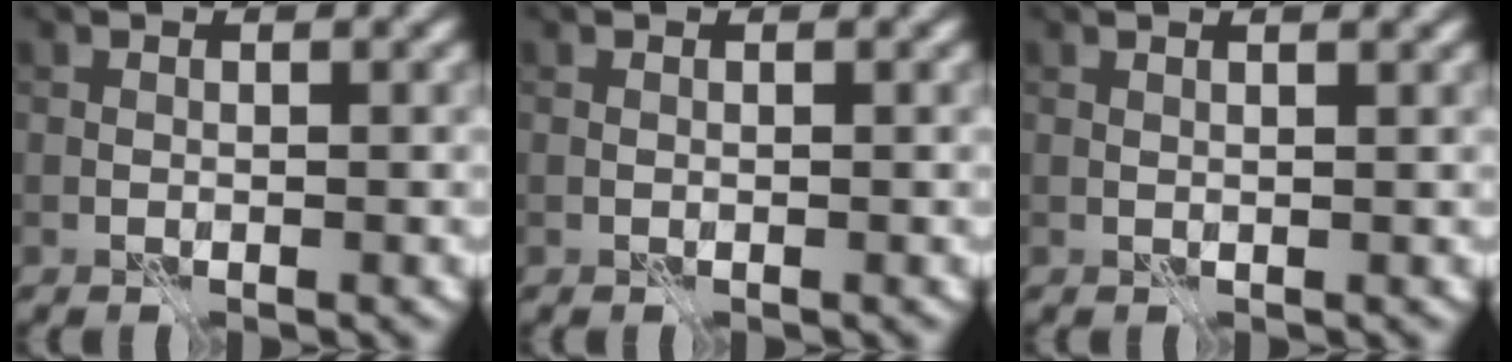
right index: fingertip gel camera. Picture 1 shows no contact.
{"total": 0.0}
{"total": 2.3, "force": [1.4, 0.9, 1.6], "torque": [-0.008, 0.005, -0.004]}